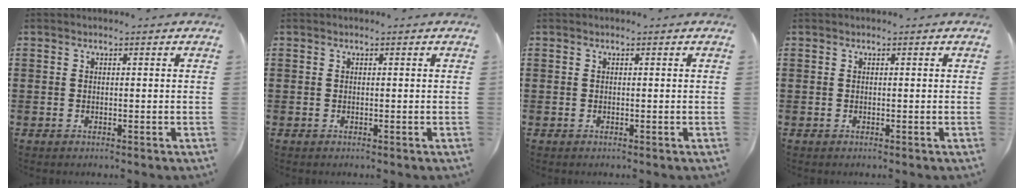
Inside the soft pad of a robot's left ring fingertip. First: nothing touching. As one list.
[{"total": 0.0}, {"total": 0.0}, {"total": 0.0}]